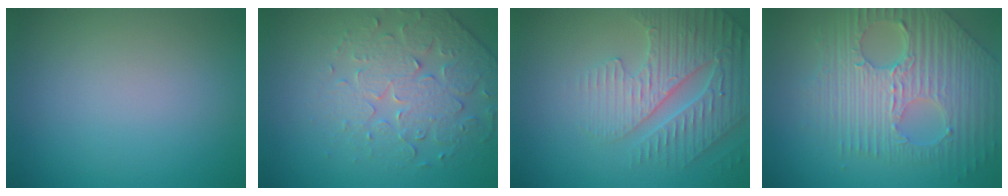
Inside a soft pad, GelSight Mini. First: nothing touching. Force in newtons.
{"total": 4.3, "press": 4.0, "slide": 1.8}
{"total": 4.4, "press": 4.3, "slide": 0.5}
{"total": 9.0, "press": 6.2, "slide": 6.5}